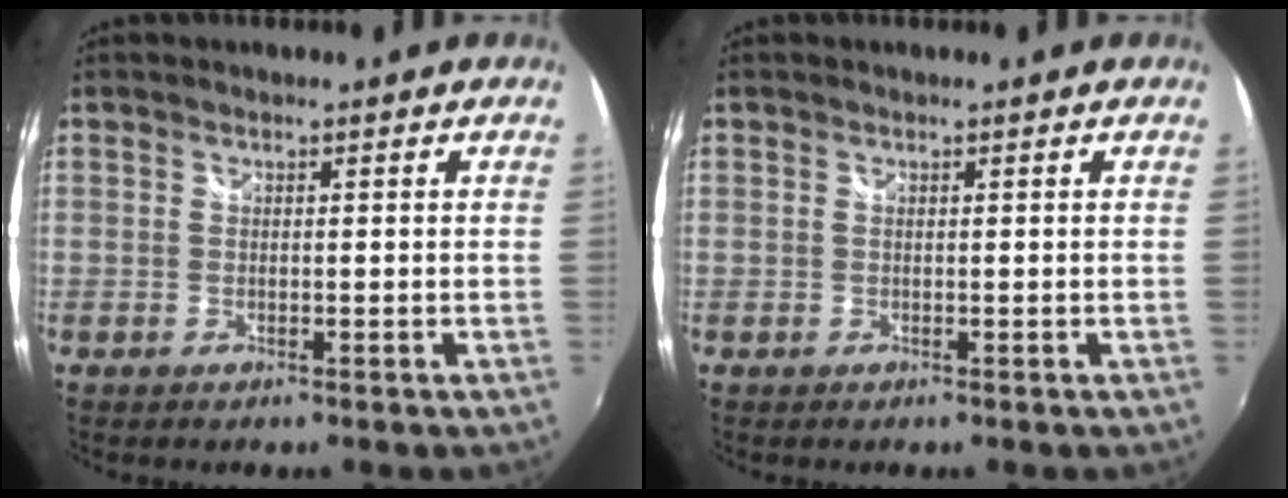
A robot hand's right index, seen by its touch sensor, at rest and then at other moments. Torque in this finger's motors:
{"motor_torque": [-0.11, 0.05, 0.03, 0.00]}